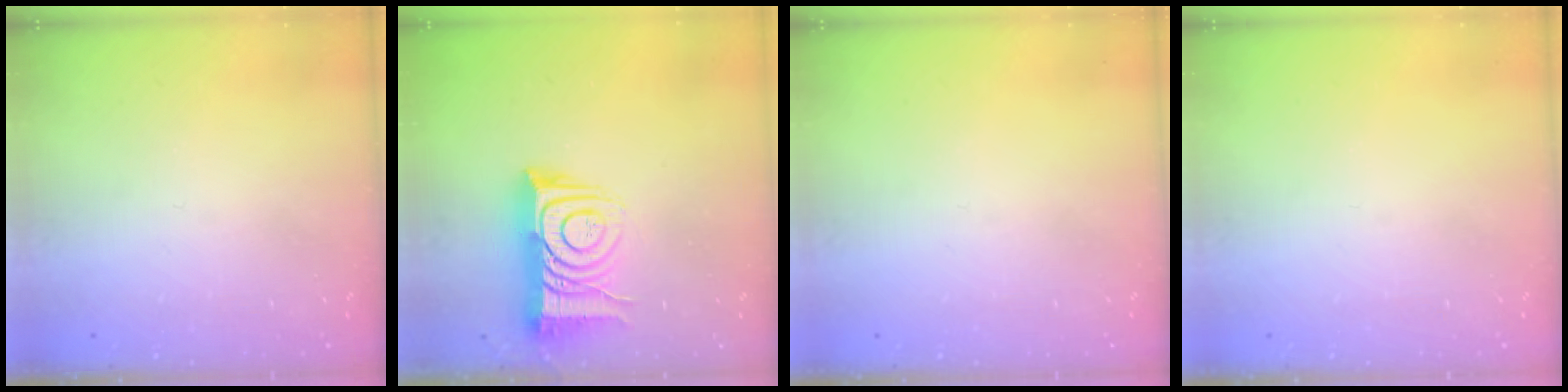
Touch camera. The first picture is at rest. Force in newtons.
{"total": 12.9, "press": 12.8, "slide": 1.1}
{"total": 0.0}
{"total": 0.0}